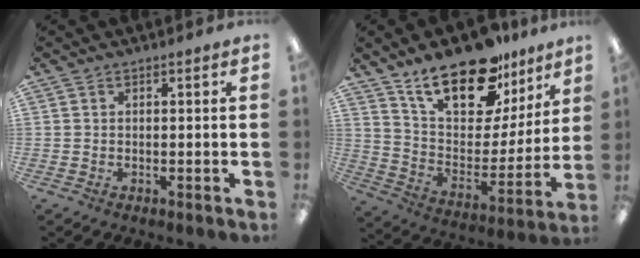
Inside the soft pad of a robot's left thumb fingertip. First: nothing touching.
{"total": 22.4, "force": [15.9, 10.0, 12.2], "torque": [-0.198, -0.098, 0.280]}